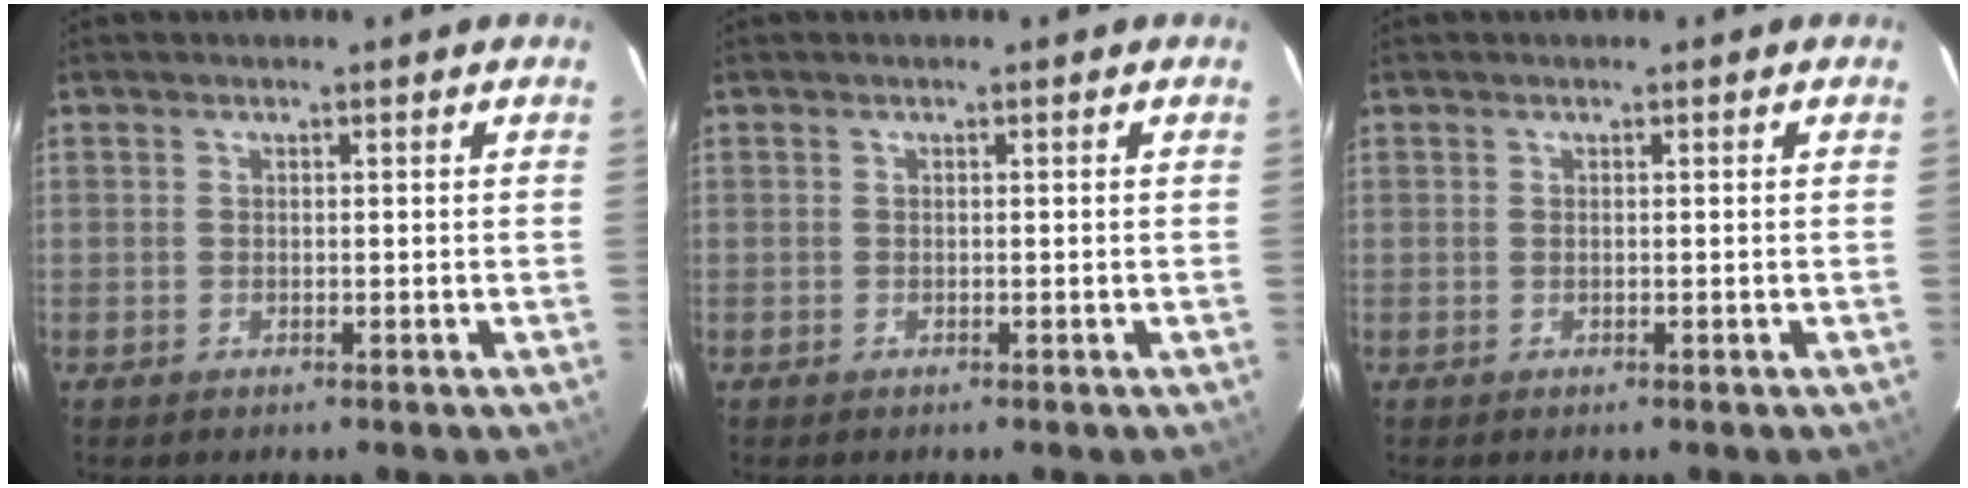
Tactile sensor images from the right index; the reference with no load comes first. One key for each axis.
{"total": 0.0}
{"total": 0.0}